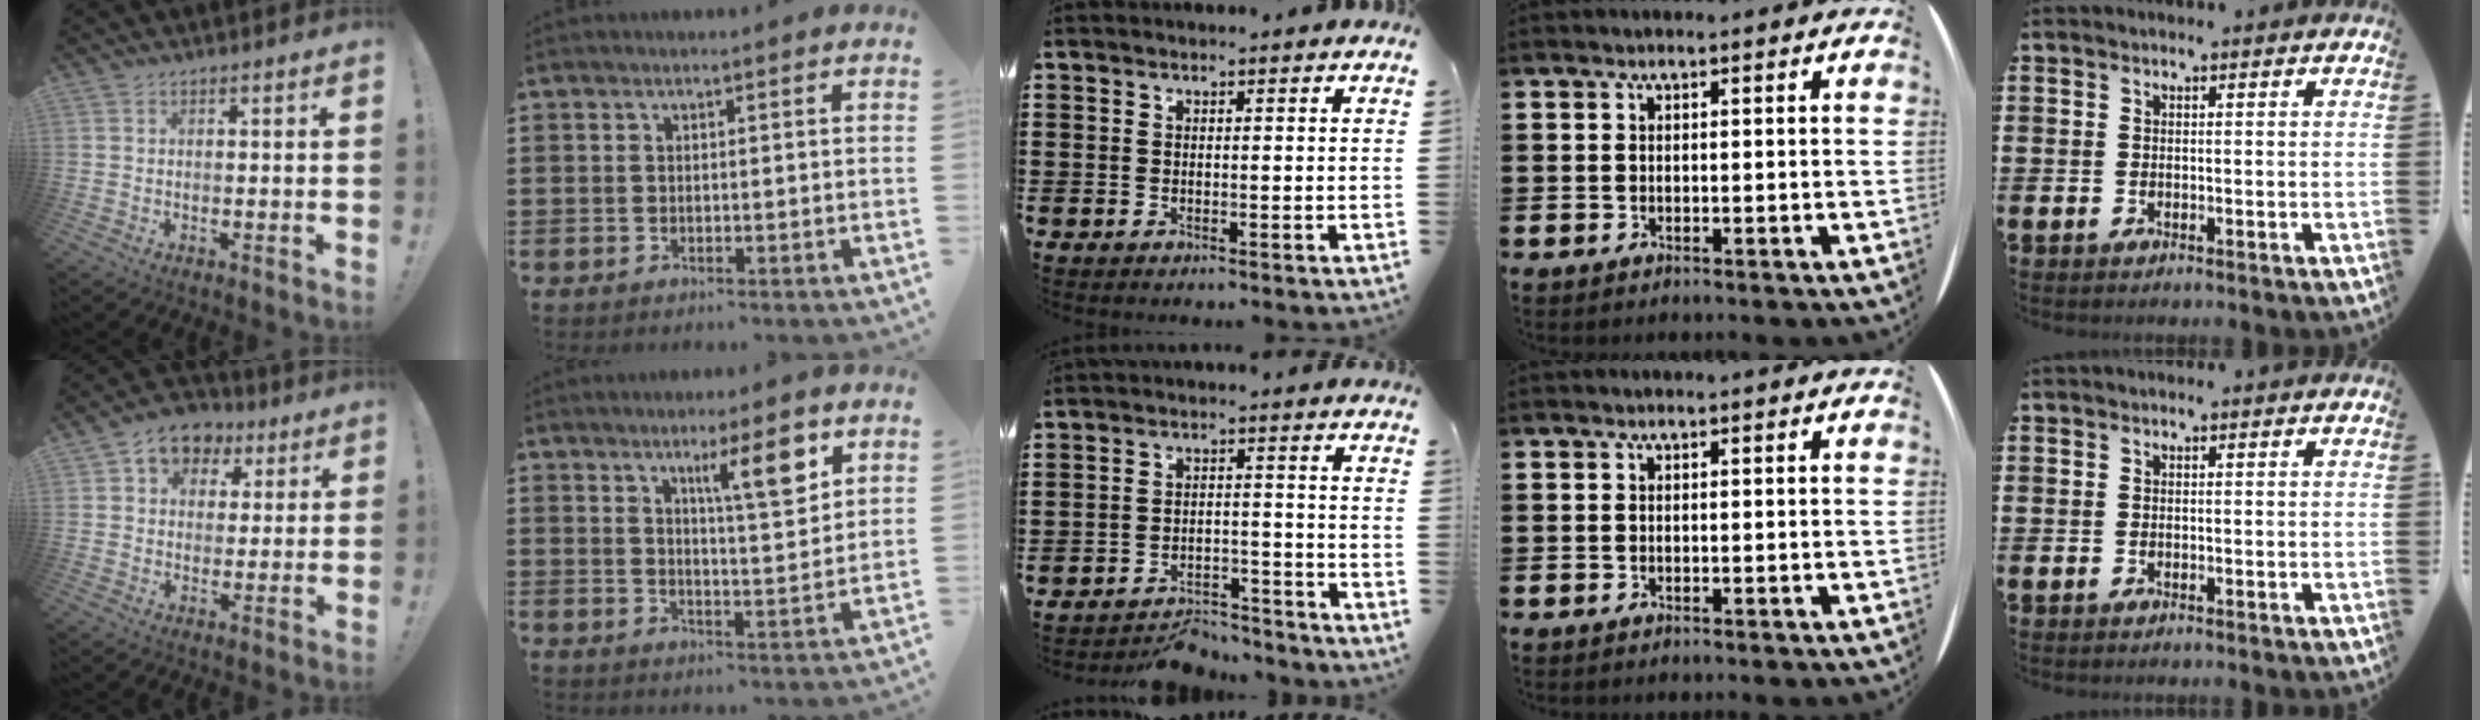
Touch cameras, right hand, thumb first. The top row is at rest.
{"thumb": {"total": 8.8, "force": [3.9, 7.0, 3.5], "torque": [-0.052, -0.014, 0.077]}, "index": {"total": 7.9, "force": [4.5, 1.3, 6.3], "torque": [-0.102, -0.008, 0.067]}, "middle": {"total": 4.8, "force": [-4.7, 0.8, 0.7], "torque": [-0.012, 0.009, -0.095]}}